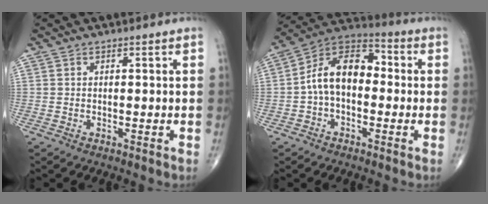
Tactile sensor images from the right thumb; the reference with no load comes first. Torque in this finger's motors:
{"motor_torque": [1.72, 1.76, 0.94, -0.47, 0.12]}